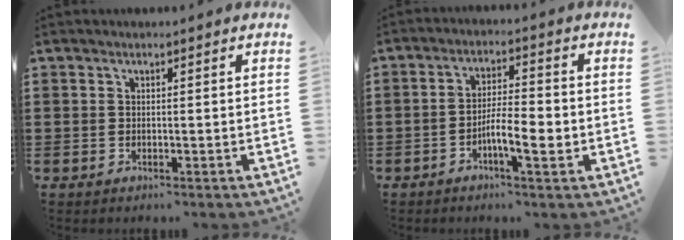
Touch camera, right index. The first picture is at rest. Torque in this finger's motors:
{"motor_torque": [0.07, -0.11, 0.43, 0.04]}